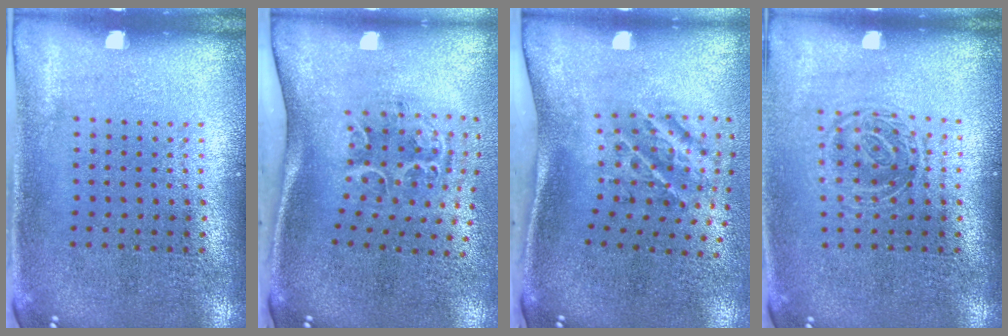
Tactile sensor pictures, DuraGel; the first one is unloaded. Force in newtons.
{"total": 1.6, "press": 1.3, "slide": 1.0}
{"total": 2.3, "press": 1.3, "slide": 1.9}
{"total": 1.4, "press": 1.1, "slide": 0.9}